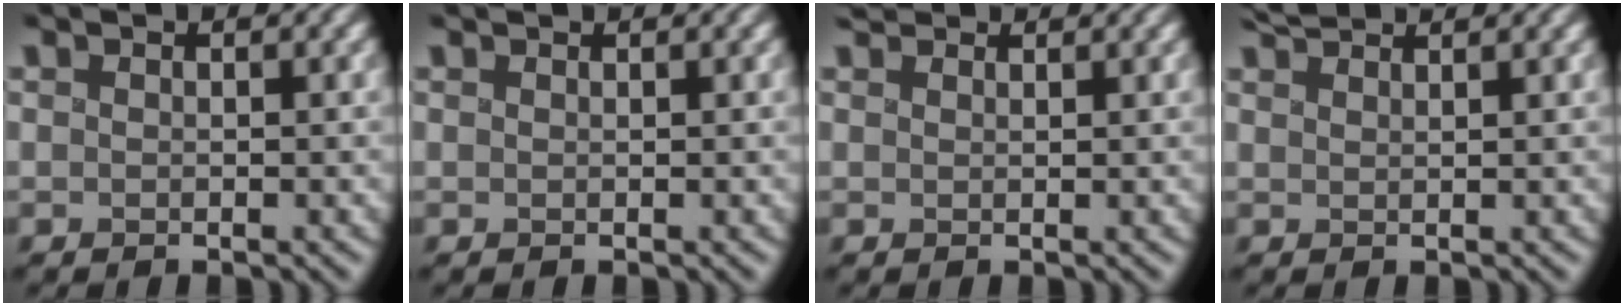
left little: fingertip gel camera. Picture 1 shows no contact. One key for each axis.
{"total": 0.6, "fx": 0.6, "fy": 0.0, "fz": 0.1, "tx": -0.001, "ty": 0.003, "tz": 0.007}
{"total": 2.1, "fx": 2.0, "fy": 0.5, "fz": 0.6, "tx": -0.013, "ty": 0.010, "tz": 0.029}
{"total": 2.3, "fx": 2.2, "fy": 0.2, "fz": 0.7, "tx": -0.008, "ty": 0.011, "tz": 0.041}